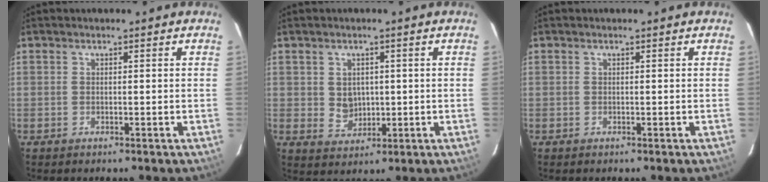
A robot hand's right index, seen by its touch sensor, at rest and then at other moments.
{"total": 4.2, "force": [0.5, 3.7, 1.8], "torque": [-0.032, 0.003, 0.017]}
{"total": 0.0}